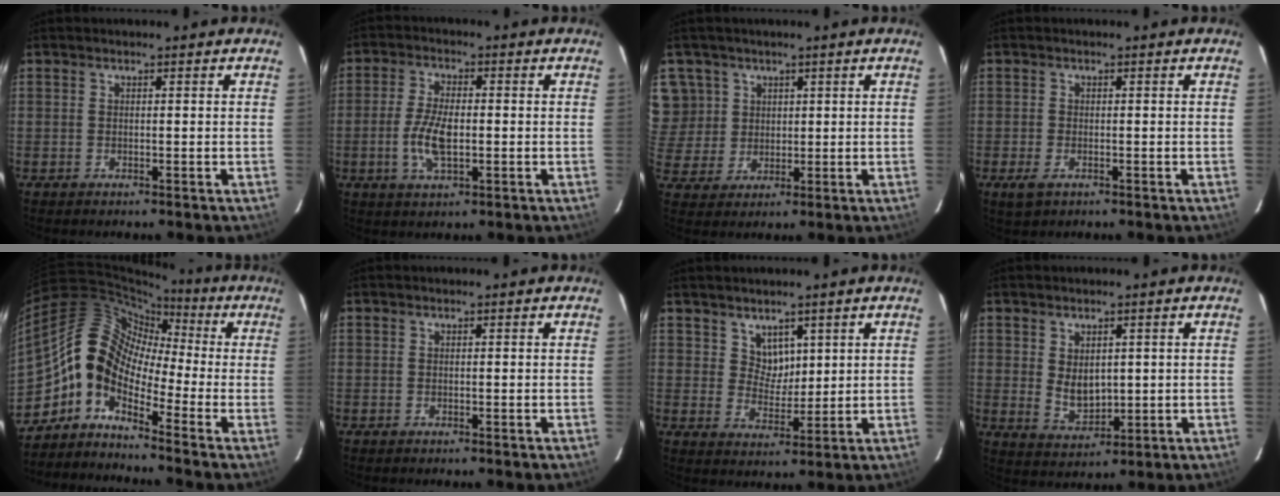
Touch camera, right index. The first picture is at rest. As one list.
[{"total": 7.4, "force": [-1.4, 3.1, 6.6], "torque": [-0.138, -0.002, -0.026]}, {"total": 8.1, "force": [3.4, 7.2, 1.6], "torque": [-0.033, 0.008, 0.074]}, {"total": 3.0, "force": [-1.6, 1.6, 2.0], "torque": [-0.040, -0.008, -0.026]}, {"total": 9.0, "force": [-3.3, 5.6, 6.3], "torque": [-0.092, 0.026, -0.087]}, {"total": 0.0}, {"total": 4.4, "force": [2.7, 3.2, 1.1], "torque": [-0.010, 0.002, 0.054]}, {"total": 5.6, "force": [1.1, 3.8, 4.0], "torque": [-0.067, -0.005, 0.032]}]